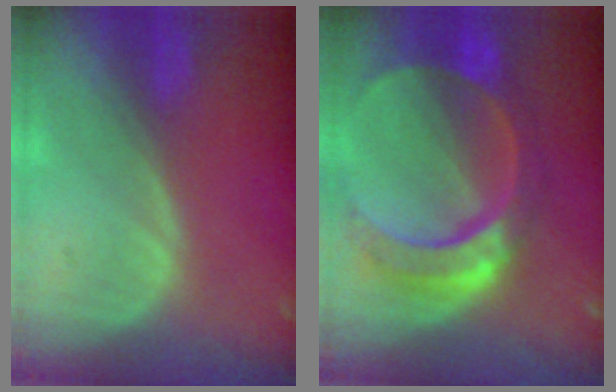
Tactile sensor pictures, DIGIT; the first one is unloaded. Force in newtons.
{"total": 11.1, "press": 9.4, "slide": 6.0}